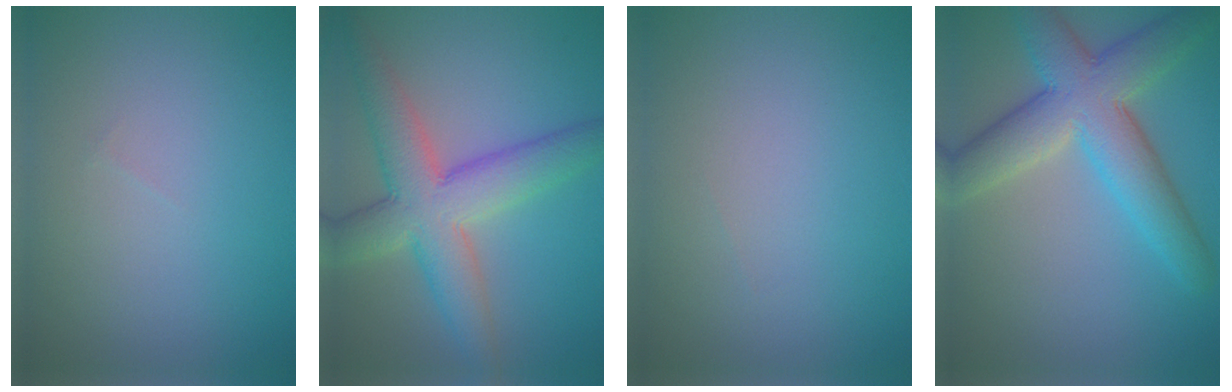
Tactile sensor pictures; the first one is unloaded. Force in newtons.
{"total": 7.8, "press": 7.8, "slide": 0.3}
{"total": 0.0}
{"total": 8.2, "press": 8.2, "slide": 0.4}